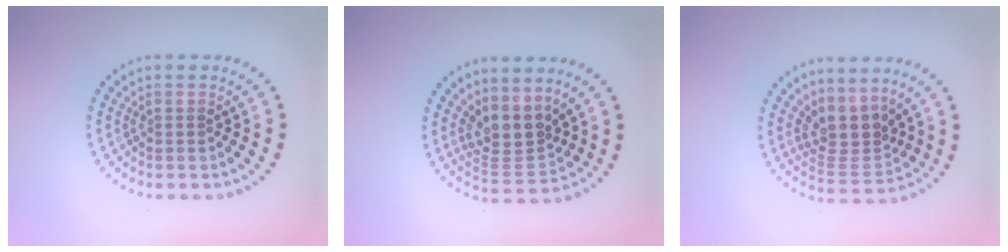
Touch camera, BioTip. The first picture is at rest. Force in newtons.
{"total": 3.6, "press": 2.6, "slide": 2.4}
{"total": 3.4, "press": 2.5, "slide": 2.2}